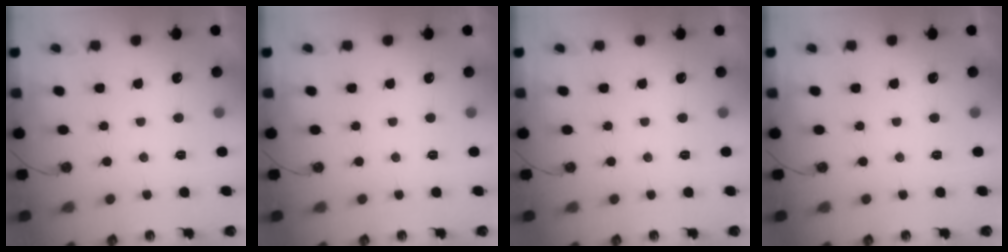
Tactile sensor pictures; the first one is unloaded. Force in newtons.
{"total": 0.0}
{"total": 0.0}
{"total": 0.0}